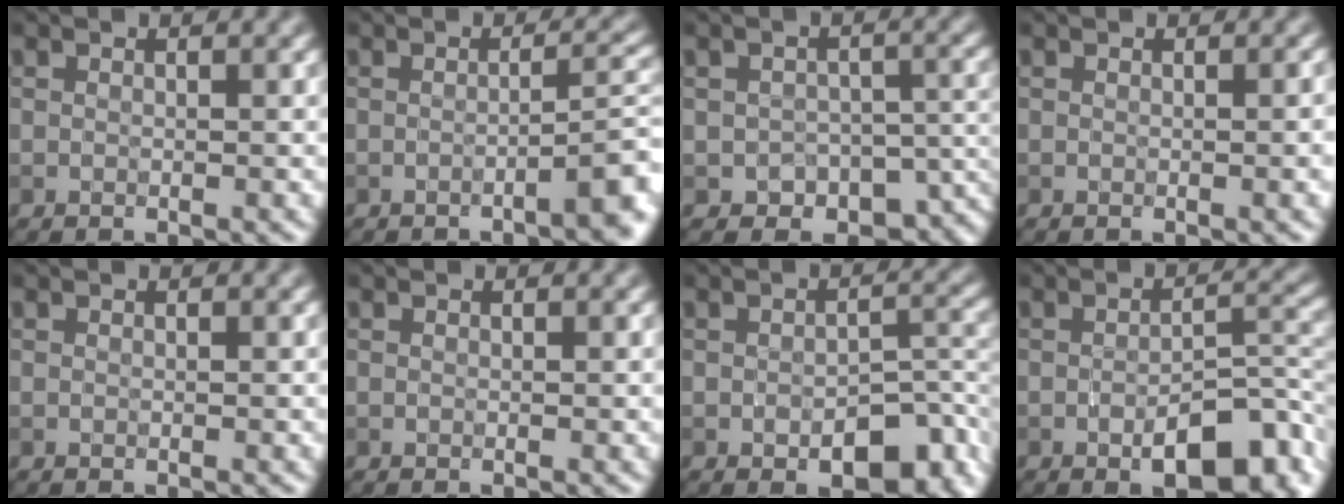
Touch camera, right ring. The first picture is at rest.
{"total": 4.2, "force": [-1.8, 0.9, 3.7], "torque": [-0.039, 0.013, -0.037]}
{"total": 5.8, "force": [-2.9, 4.0, 3.1], "torque": [-0.026, -0.024, -0.035]}
{"total": 1.7, "force": [-0.1, 0.4, 1.6], "torque": [-0.015, 0.002, -0.003]}
{"total": 0.0}
{"total": 0.0}
{"total": 6.1, "force": [-2.7, 3.2, 4.4], "torque": [-0.057, -0.002, -0.035]}
{"total": 7.4, "force": [-3.1, 3.0, 6.0], "torque": [-0.082, 0.004, -0.046]}